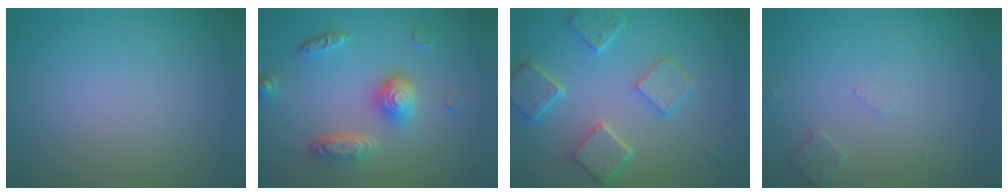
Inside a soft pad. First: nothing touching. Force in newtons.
{"total": 4.7, "press": 3.6, "slide": 3.0}
{"total": 5.7, "press": 4.6, "slide": 3.5}
{"total": 1.2, "press": 1.1, "slide": 0.3}